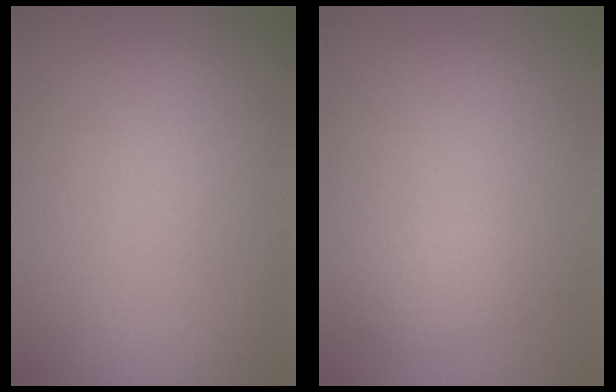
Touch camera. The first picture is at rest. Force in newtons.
{"total": 1.4, "press": 1.4, "slide": 0.1}